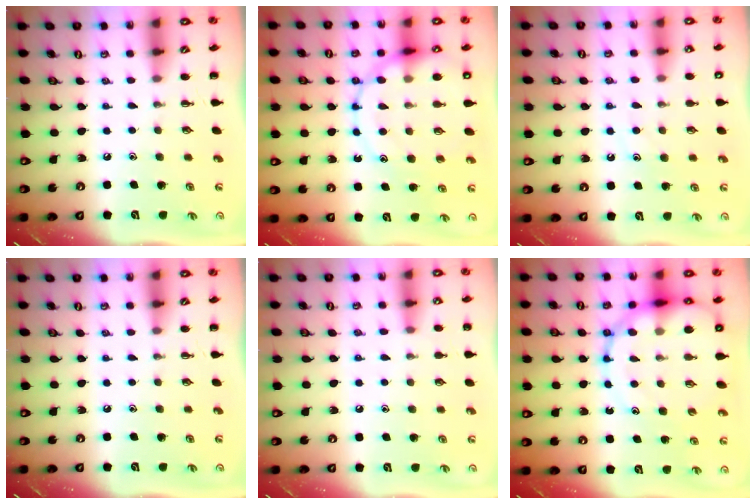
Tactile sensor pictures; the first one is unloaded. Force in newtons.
{"total": 16.5, "press": 16.4, "slide": 2.4}
{"total": 8.3, "press": 8.3, "slide": 1.1}
{"total": 0.0}
{"total": 6.8, "press": 6.5, "slide": 2.0}
{"total": 19.7, "press": 19.2, "slide": 4.6}